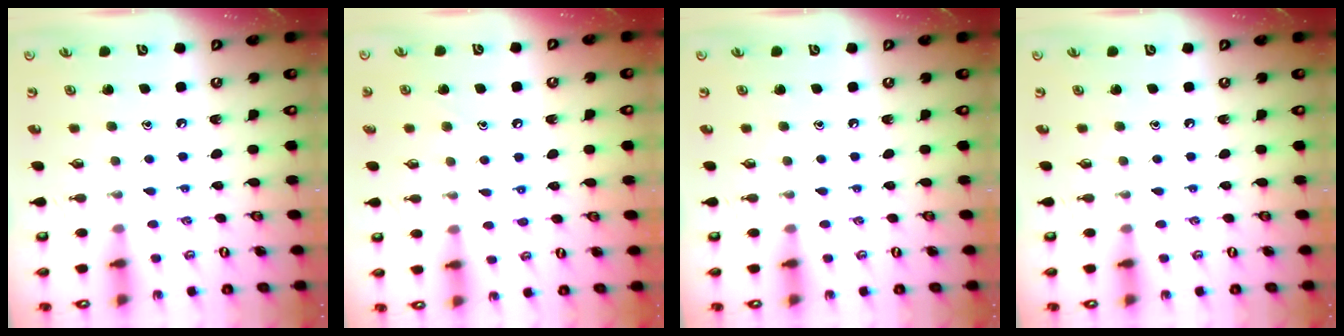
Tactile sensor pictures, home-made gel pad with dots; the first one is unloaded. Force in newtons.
{"total": 6.6, "press": 6.6, "slide": 0.5}
{"total": 0.0}
{"total": 0.0}